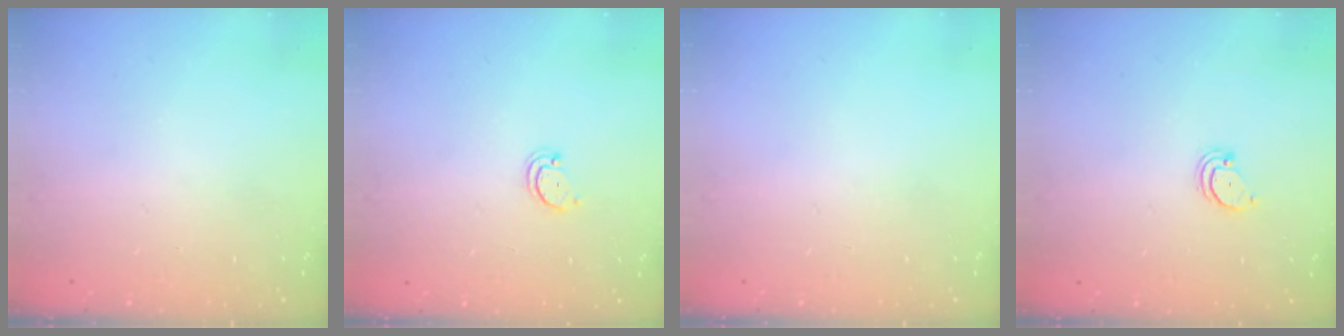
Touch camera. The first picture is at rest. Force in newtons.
{"total": 2.2, "press": 2.2, "slide": 0.4}
{"total": 0.0}
{"total": 2.1, "press": 2.1, "slide": 0.2}